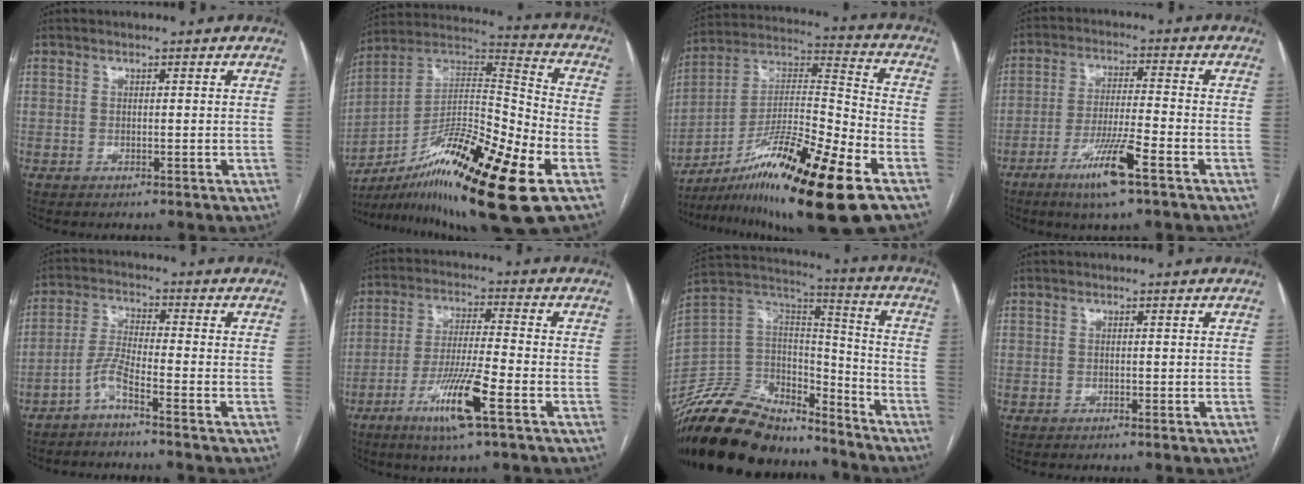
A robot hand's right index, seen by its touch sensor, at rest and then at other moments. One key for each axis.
{"total": 24.0, "fx": -12.2, "fy": 2.4, "fz": 20.5, "tx": -0.333, "ty": -0.006, "tz": -0.204}
{"total": 21.7, "fx": -12.8, "fy": 1.0, "fz": 17.5, "tx": -0.298, "ty": -0.017, "tz": -0.218}
{"total": 9.3, "fx": -5.3, "fy": 0.1, "fz": 7.7, "tx": -0.147, "ty": -0.015, "tz": -0.095}
{"total": 4.2, "fx": -3.2, "fy": -0.5, "fz": 2.7, "tx": -0.064, "ty": -0.003, "tz": -0.071}
{"total": 10.6, "fx": -5.1, "fy": 0.0, "fz": 9.2, "tx": -0.181, "ty": -0.016, "tz": -0.097}
{"total": 27.2, "fx": -23.2, "fy": 9.4, "fz": 10.5, "tx": -0.244, "ty": 0.008, "tz": -0.390}
{"total": 0.0}